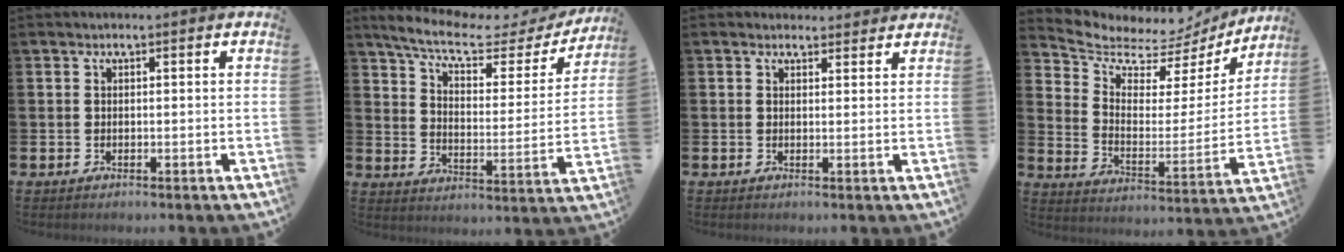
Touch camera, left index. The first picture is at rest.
{"total": 8.0, "force": [6.3, 2.5, 4.2], "torque": [-0.103, -0.036, 0.101]}
{"total": 1.7, "force": [1.6, 0.6, -0.1], "torque": [0.010, -0.006, 0.027]}
{"total": 6.4, "force": [5.7, 2.7, 1.0], "torque": [-0.058, -0.055, 0.093]}